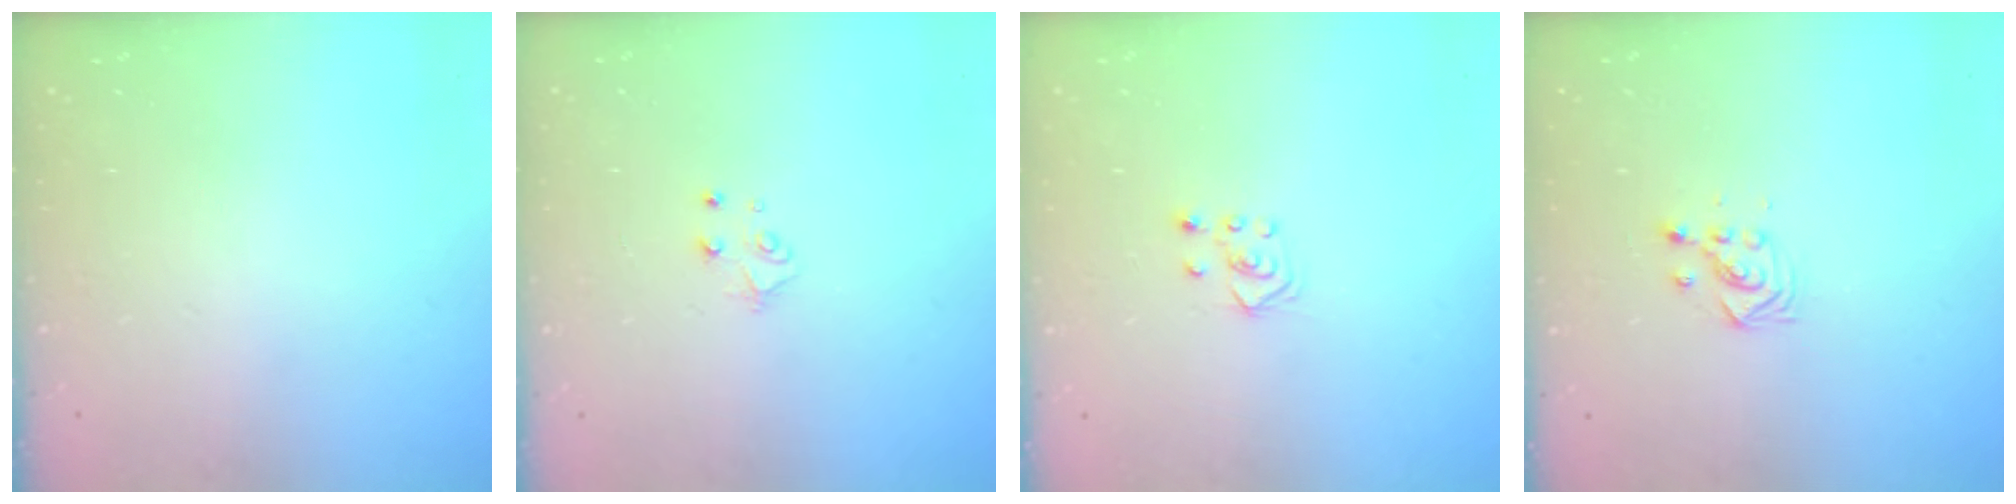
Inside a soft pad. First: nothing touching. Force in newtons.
{"total": 4.8, "press": 4.8, "slide": 0.5}
{"total": 3.6, "press": 3.6, "slide": 0.4}
{"total": 2.9, "press": 2.9, "slide": 0.3}